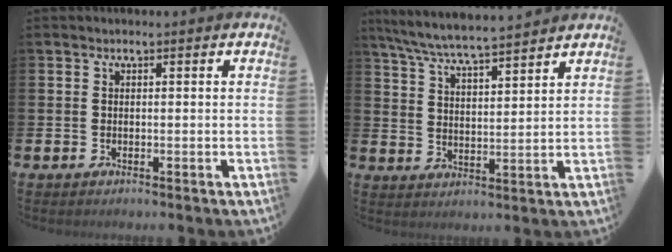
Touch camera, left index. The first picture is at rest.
{"total": 6.6, "force": [6.4, 0.0, 1.8], "torque": [-0.062, -0.038, 0.114]}